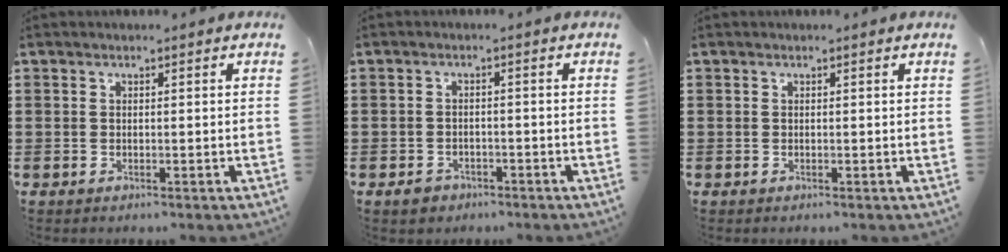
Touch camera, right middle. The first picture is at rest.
{"total": 1.9, "force": [-1.5, 1.0, 0.3], "torque": [-0.012, 0.002, -0.033]}
{"total": 0.0}